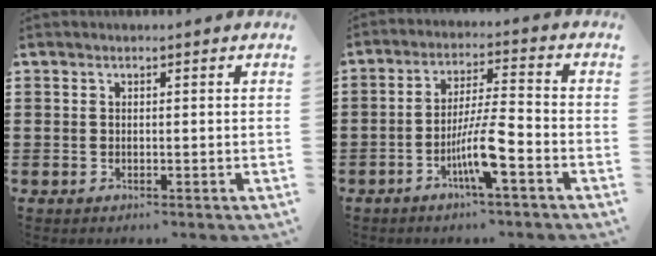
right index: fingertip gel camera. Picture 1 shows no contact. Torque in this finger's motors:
{"motor_torque": [1.85, 0.29, 0.59, 0.11]}